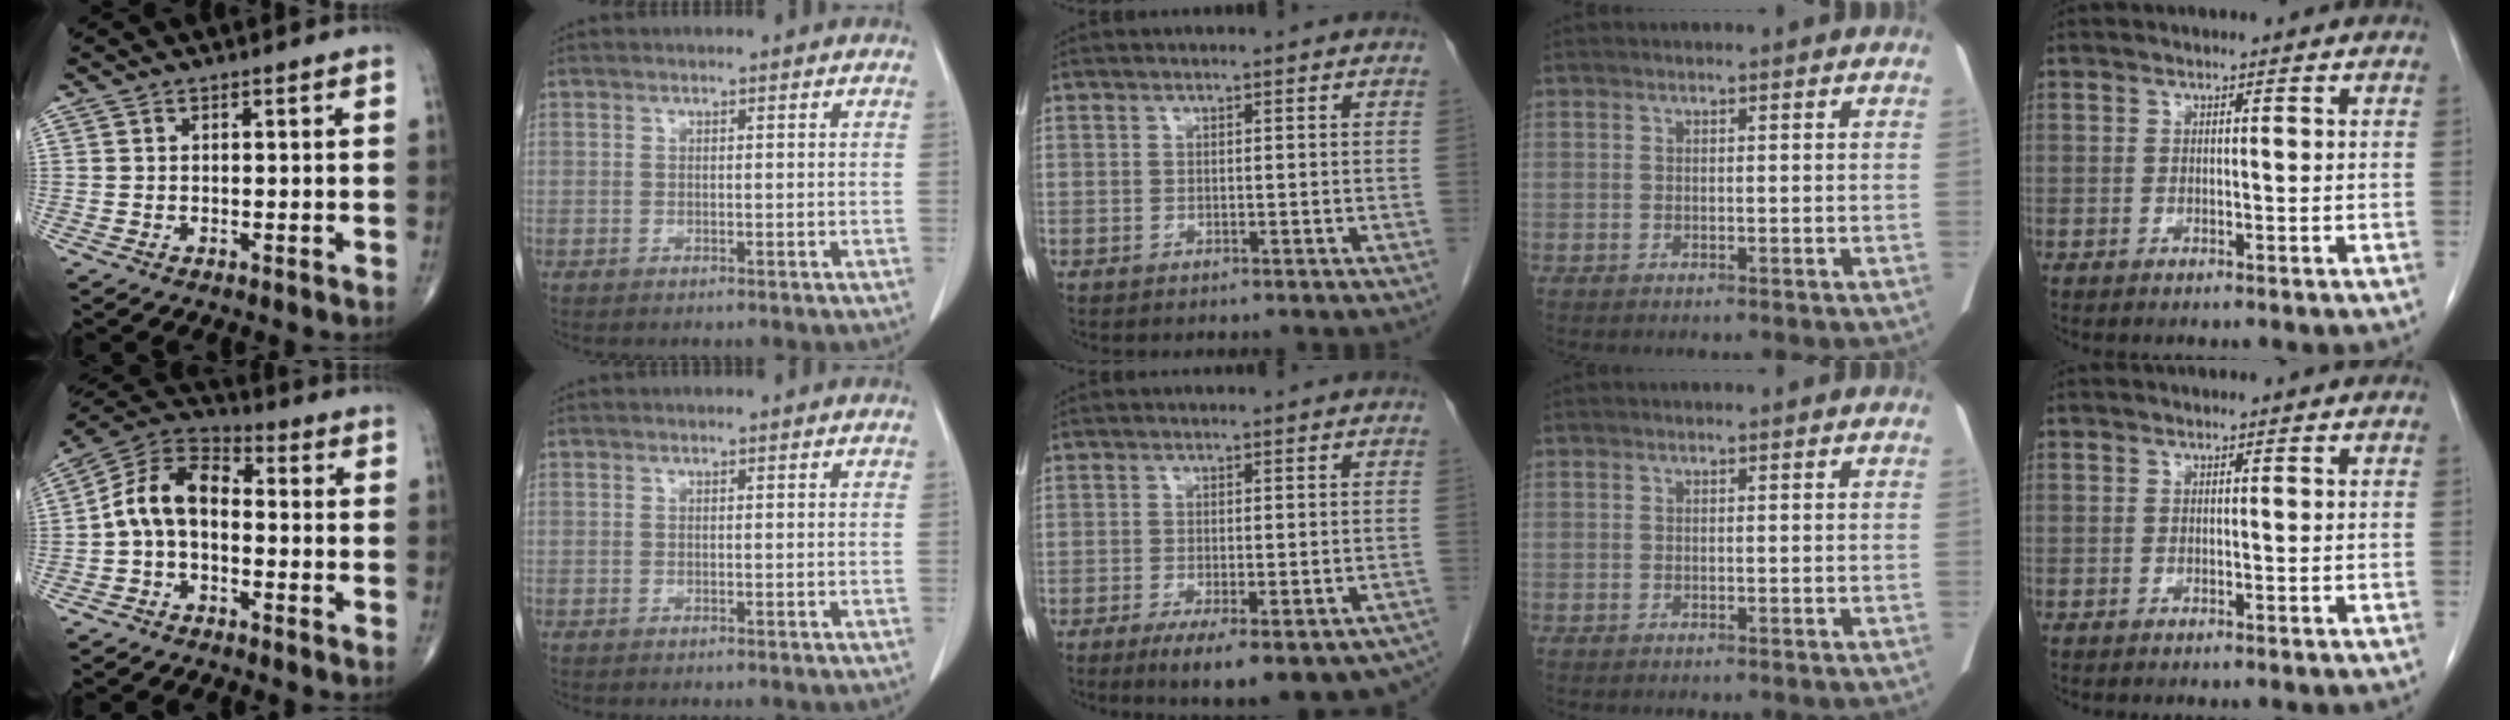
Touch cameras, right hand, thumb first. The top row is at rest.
{"thumb": {"total": 10.0, "force": [-1.2, 6.4, 7.6], "torque": [-0.130, 0.035, -0.040]}, "middle": {"total": 14.8, "force": [-10.4, 4.2, 9.5], "torque": [-0.088, -0.012, -0.131]}}